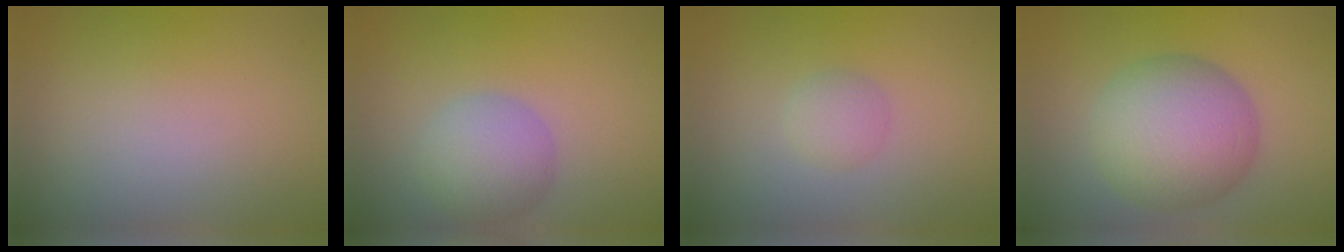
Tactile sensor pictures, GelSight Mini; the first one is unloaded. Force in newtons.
{"total": 4.3, "press": 4.3, "slide": 0.4}
{"total": 1.6, "press": 1.6, "slide": 0.0}
{"total": 8.9, "press": 8.9, "slide": 0.3}